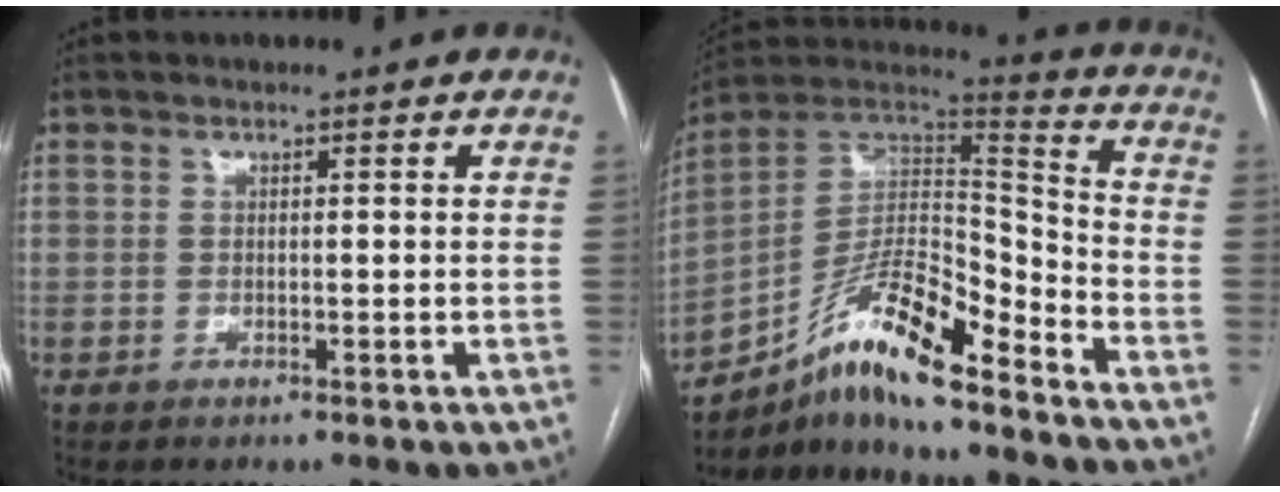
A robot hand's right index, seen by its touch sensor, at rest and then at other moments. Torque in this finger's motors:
{"motor_torque": [1.13, -1.00, 0.71, 0.18]}